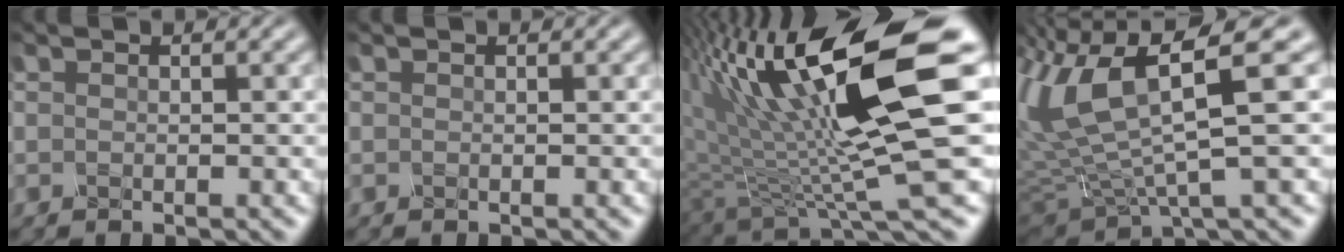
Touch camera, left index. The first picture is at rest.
{"total": 0.0}
{"total": 14.7, "force": [4.0, 3.0, 13.8], "torque": [-0.244, 0.002, 0.075]}
{"total": 9.5, "force": [2.2, 2.8, 8.8], "torque": [-0.195, -0.001, 0.045]}